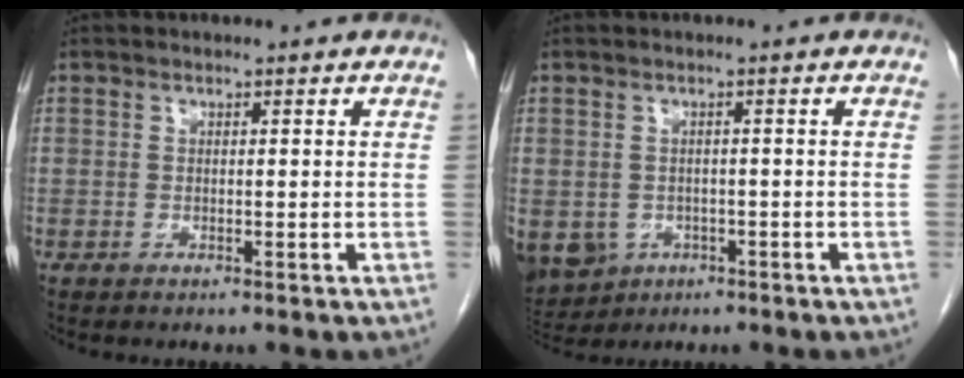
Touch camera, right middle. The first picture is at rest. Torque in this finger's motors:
{"motor_torque": [0.62, -0.23, 0.06, 0.03]}